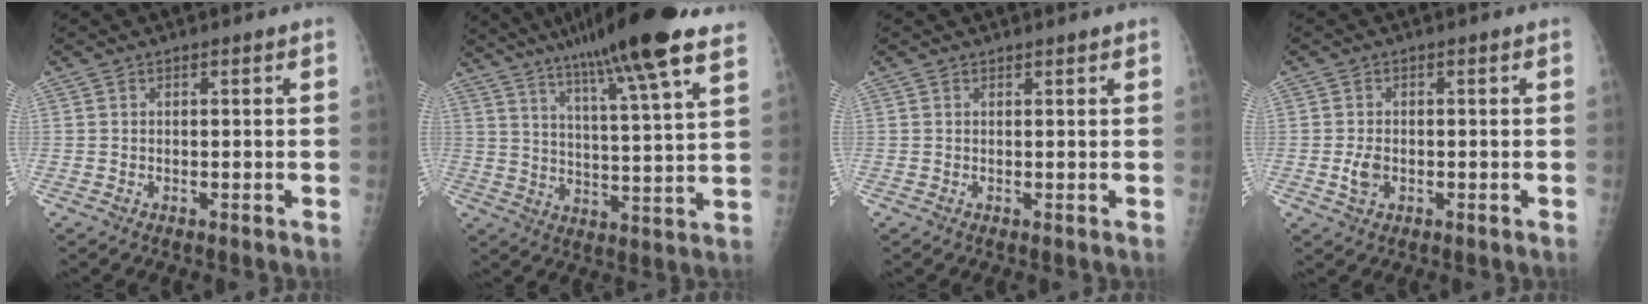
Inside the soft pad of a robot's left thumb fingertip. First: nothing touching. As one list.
[{"total": 20.6, "force": [14.6, 1.3, 14.4], "torque": [-0.211, -0.039, 0.215]}, {"total": 0.8, "force": [0.7, 0.2, 0.2], "torque": [-0.004, -0.005, 0.010]}, {"total": 2.8, "force": [-0.5, 1.9, 2.1], "torque": [-0.039, -0.001, -0.008]}]